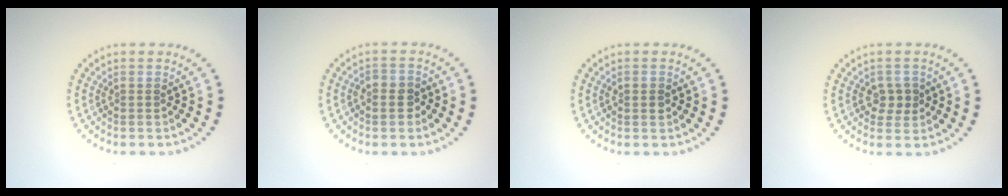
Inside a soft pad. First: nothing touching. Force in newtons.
{"total": 1.9, "press": 1.9, "slide": 0.6}
{"total": 1.4, "press": 1.4, "slide": 0.2}
{"total": 1.9, "press": 1.8, "slide": 0.6}